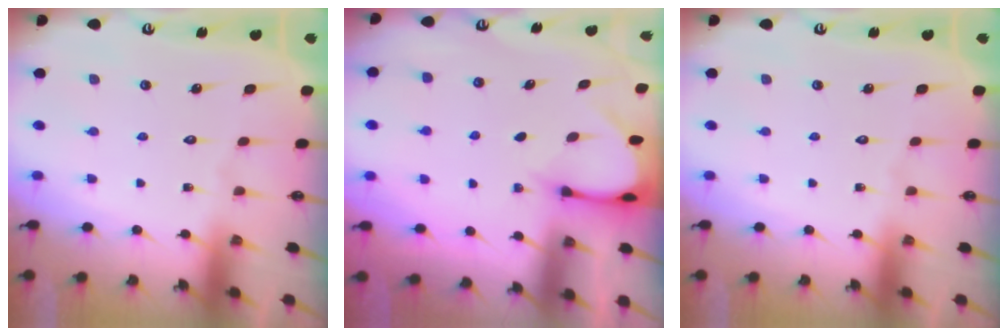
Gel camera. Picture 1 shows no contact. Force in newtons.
{"total": 3.0, "press": 3.0, "slide": 0.2}
{"total": 0.0}